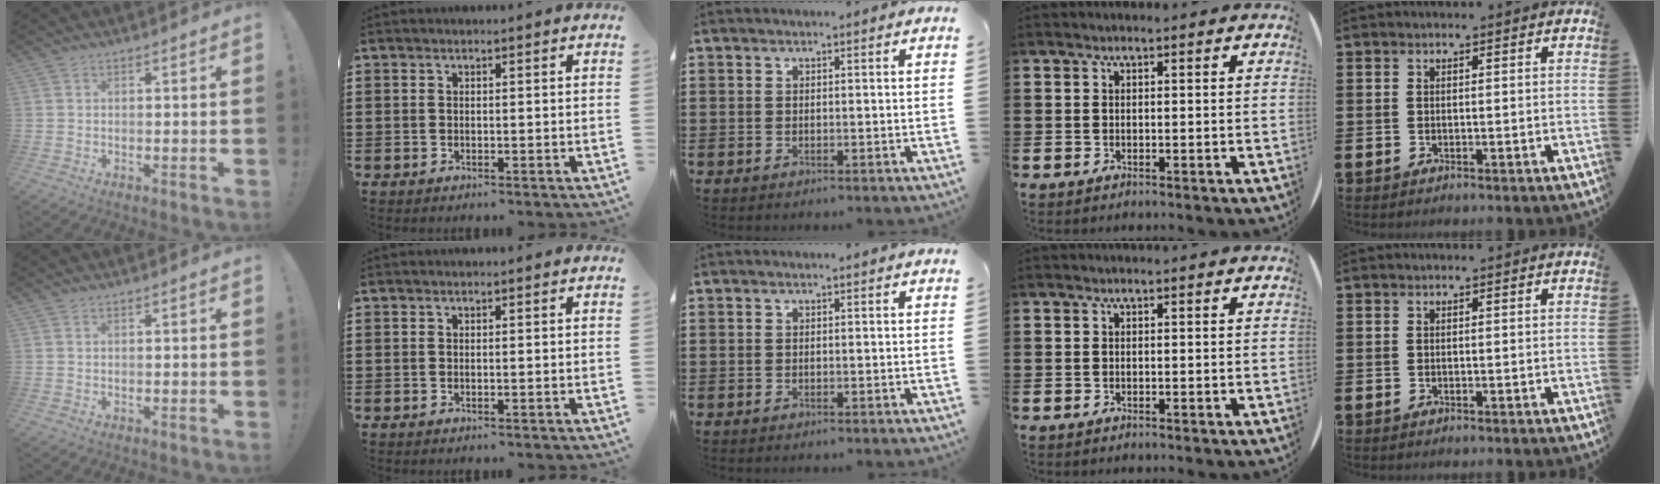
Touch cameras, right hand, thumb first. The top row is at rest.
{}